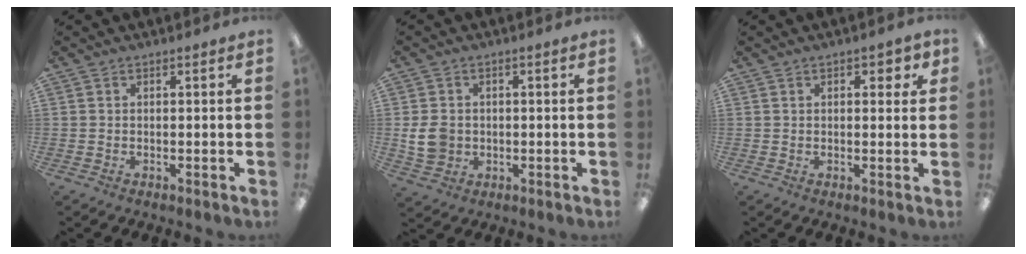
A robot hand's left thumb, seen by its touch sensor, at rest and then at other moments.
{"total": 6.2, "force": [-0.3, 5.3, 3.2], "torque": [-0.073, 0.005, -0.005]}
{"total": 3.0, "force": [1.4, 1.5, 2.1], "torque": [-0.028, -0.001, 0.020]}